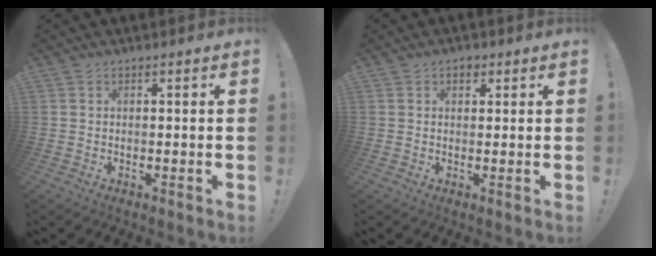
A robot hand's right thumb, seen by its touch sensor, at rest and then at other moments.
{"total": 2.2, "force": [1.1, 1.6, 1.1], "torque": [-0.004, -0.004, 0.016]}